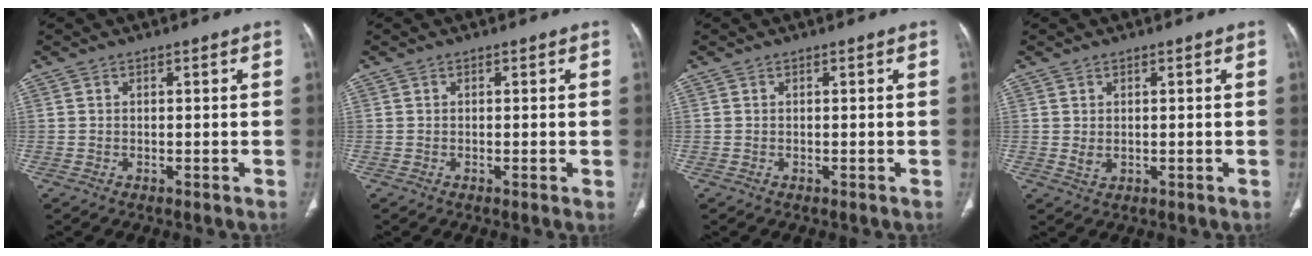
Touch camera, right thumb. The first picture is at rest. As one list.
[{"total": 0.8, "force": [0.0, 0.1, 0.8], "torque": [-0.018, -0.003, -0.001]}, {"total": 0.0}, {"total": 1.5, "force": [0.3, 0.9, 1.2], "torque": [-0.020, -0.007, 0.011]}]